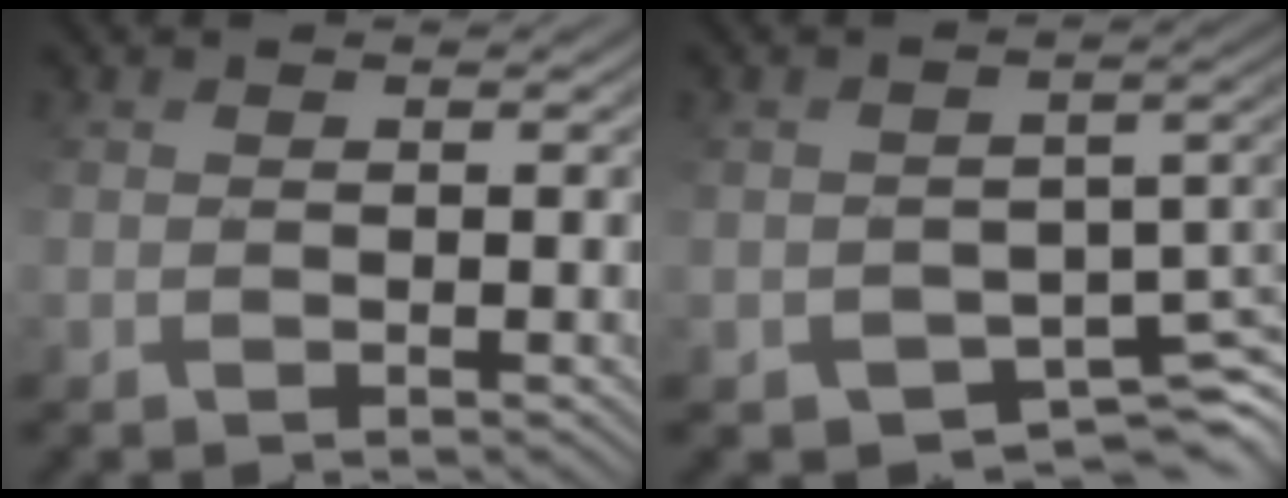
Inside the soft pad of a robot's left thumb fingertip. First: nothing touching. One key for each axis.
{"total": 6.8, "fx": -3.9, "fy": 4.3, "fz": 3.5, "tx": -0.052, "ty": -0.031, "tz": -0.053}